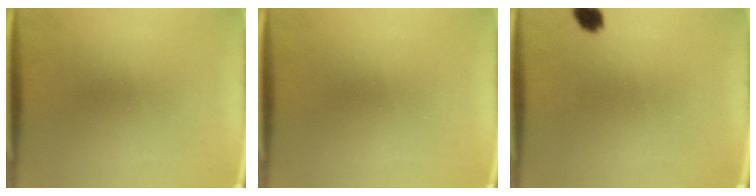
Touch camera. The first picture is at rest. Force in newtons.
{"total": 0.0}
{"total": 2.9}